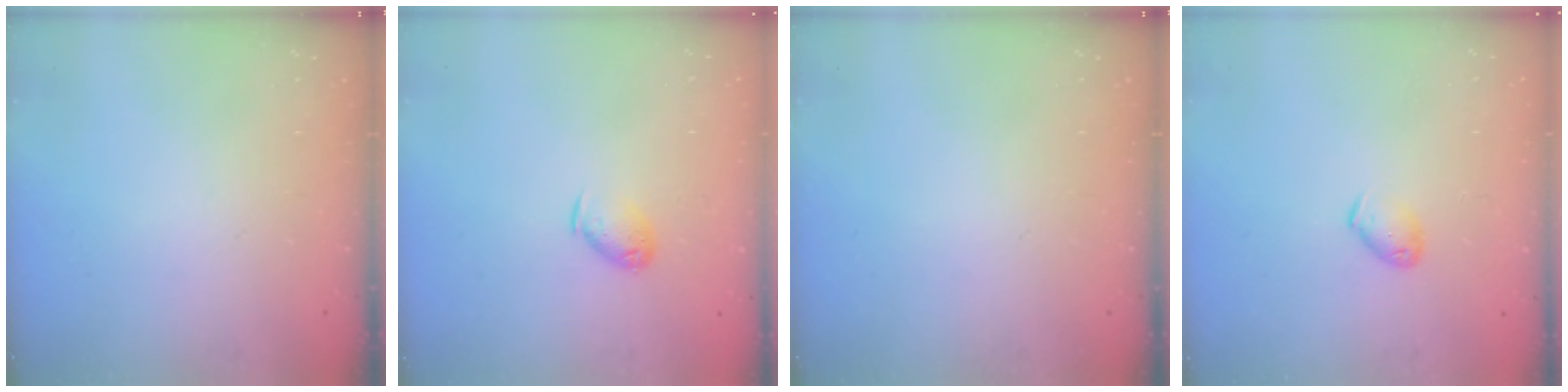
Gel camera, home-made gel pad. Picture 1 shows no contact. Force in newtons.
{"total": 5.9, "press": 5.8, "slide": 0.4}
{"total": 0.0}
{"total": 5.0, "press": 5.0, "slide": 0.7}